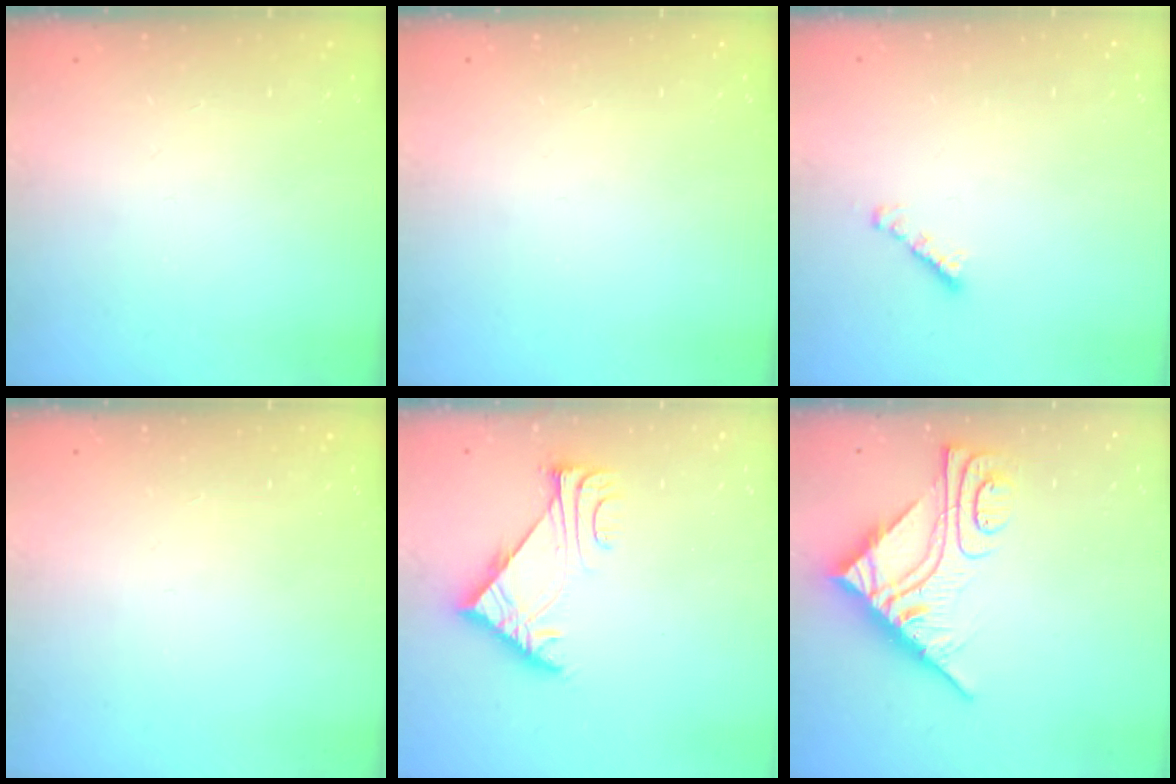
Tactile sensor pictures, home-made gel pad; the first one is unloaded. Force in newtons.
{"total": 0.0}
{"total": 2.3, "press": 2.3, "slide": 0.2}
{"total": 0.0}
{"total": 6.1, "press": 6.0, "slide": 1.2}
{"total": 10.6, "press": 10.5, "slide": 1.0}